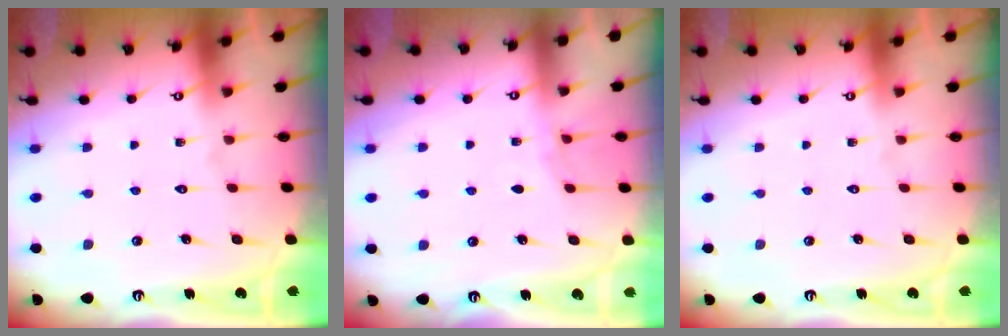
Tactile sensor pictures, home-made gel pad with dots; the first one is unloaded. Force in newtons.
{"total": 2.8, "press": 2.7, "slide": 0.4}
{"total": 0.0}